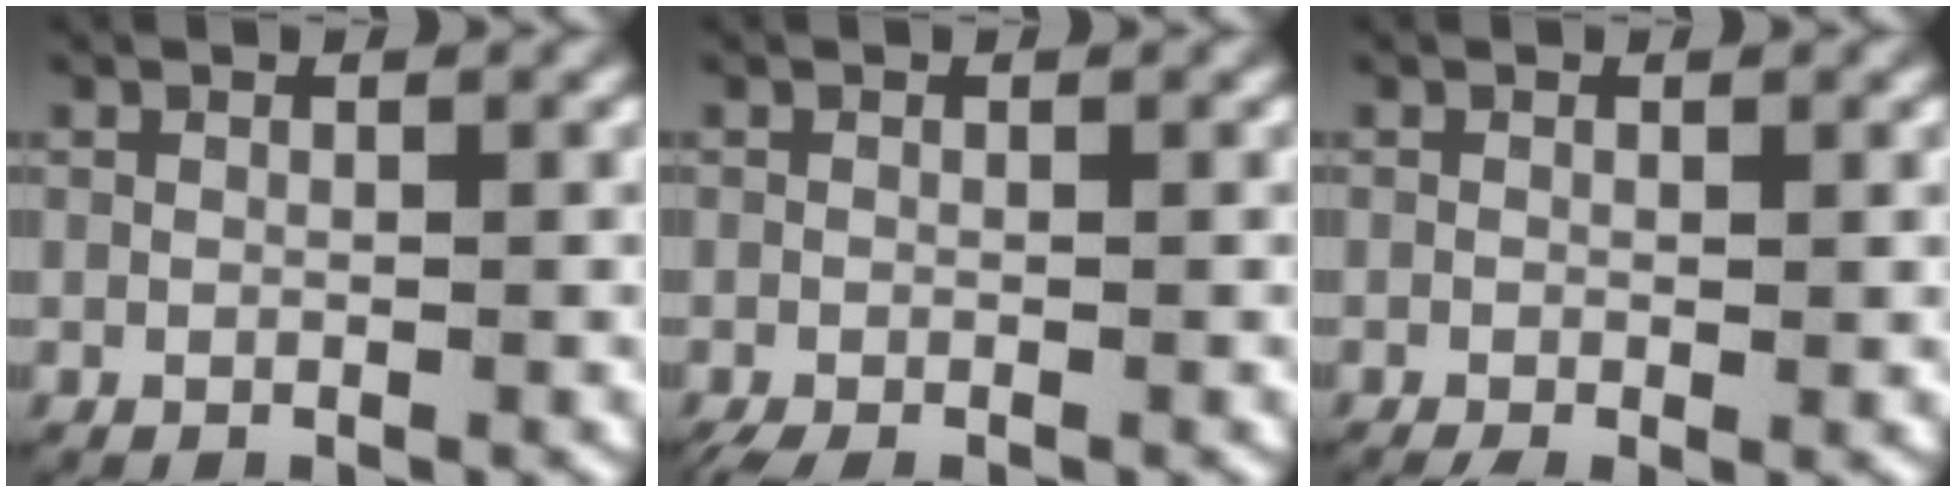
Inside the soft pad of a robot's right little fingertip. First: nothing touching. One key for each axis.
{"total": 1.6, "fx": -1.3, "fy": 0.5, "fz": 0.8, "tx": -0.015, "ty": -0.007, "tz": -0.018}
{"total": 1.2, "fx": -0.7, "fy": 0.4, "fz": 0.8, "tx": -0.011, "ty": -0.009, "tz": -0.009}